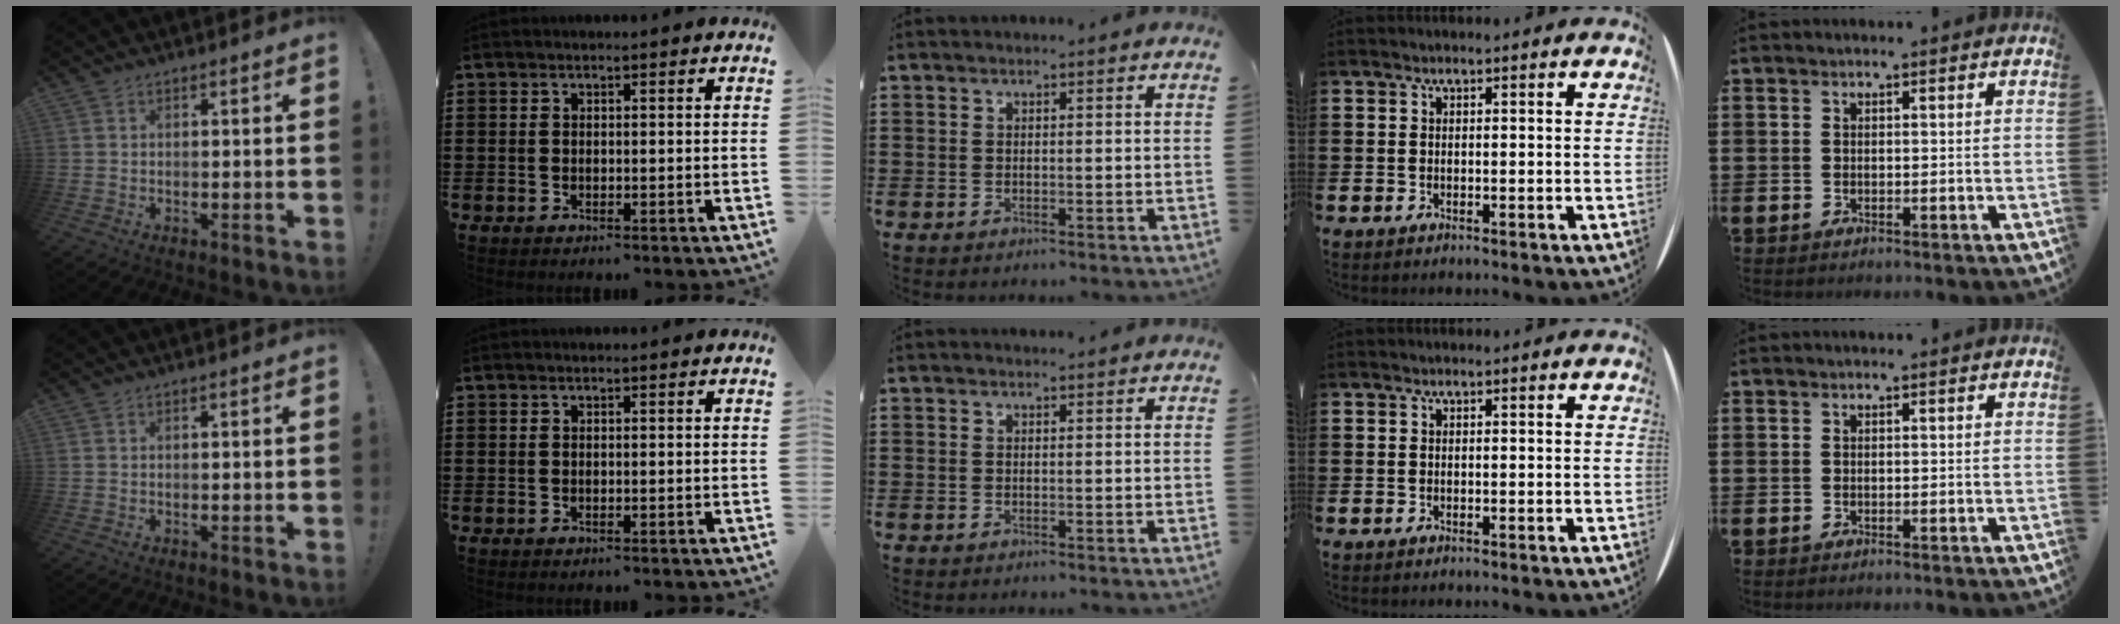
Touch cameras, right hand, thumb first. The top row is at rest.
{"middle": {"total": 0.7, "force": [0.7, 0.1, 0.0], "torque": [0.005, -0.003, 0.012]}}